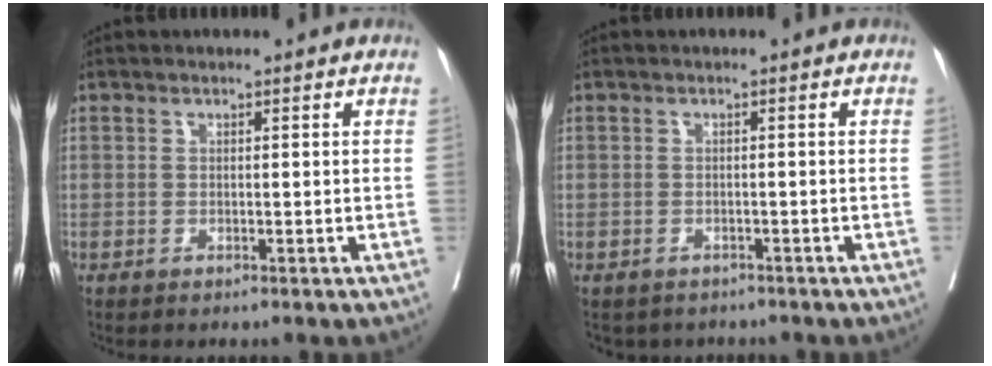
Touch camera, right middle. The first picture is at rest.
{"total": 3.9, "force": [-3.4, 1.9, 0.4], "torque": [-0.004, 0.003, -0.043]}